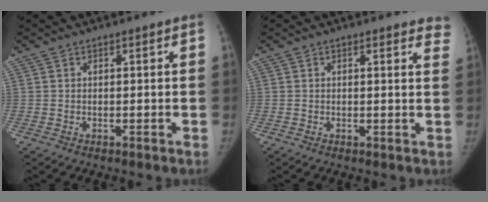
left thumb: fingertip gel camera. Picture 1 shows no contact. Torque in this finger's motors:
{"motor_torque": [0.42, -0.27, 0.31, -0.37, -0.01]}